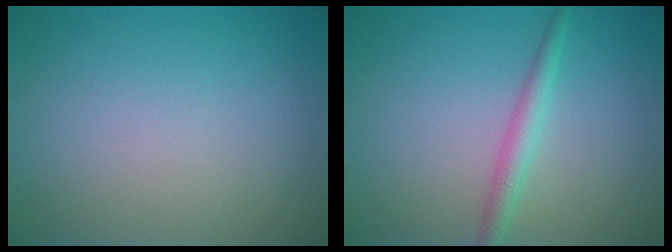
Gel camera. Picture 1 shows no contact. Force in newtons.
{"total": 2.1, "press": 2.1, "slide": 0.1}